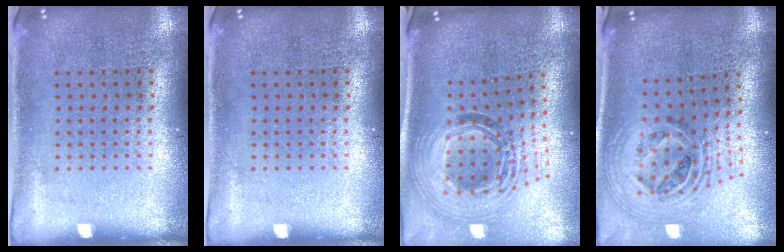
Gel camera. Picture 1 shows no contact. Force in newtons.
{"total": 0.0}
{"total": 1.9, "press": 1.5, "slide": 1.1}
{"total": 2.0, "press": 1.5, "slide": 1.3}